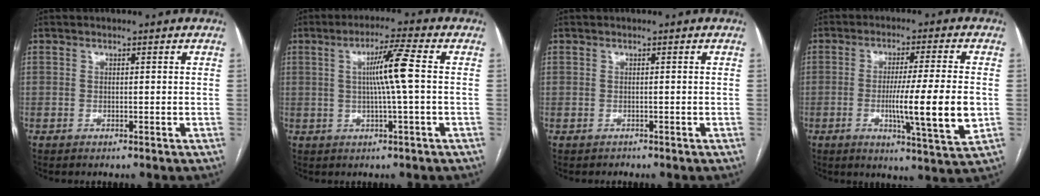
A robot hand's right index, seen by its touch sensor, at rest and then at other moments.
{"total": 6.8, "force": [0.7, -0.9, 6.7], "torque": [-0.116, 0.004, 0.012]}
{"total": 0.6, "force": [-0.4, 0.5, -0.2], "torque": [-0.003, 0.003, -0.009]}
{"total": 12.4, "force": [-1.9, -0.5, 12.2], "torque": [-0.197, -0.023, -0.035]}